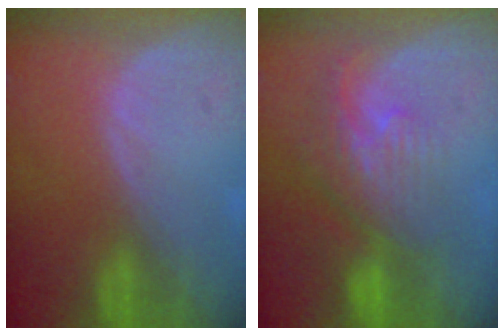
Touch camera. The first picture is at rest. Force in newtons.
{"total": 8.0, "press": 7.2, "slide": 3.6}